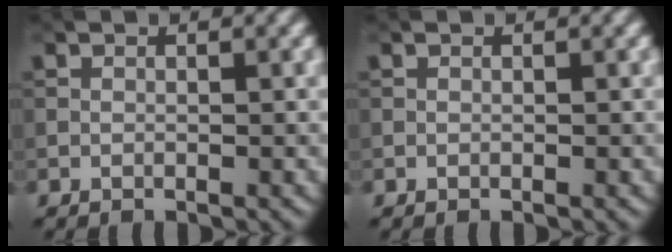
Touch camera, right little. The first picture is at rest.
{"total": 0.0}